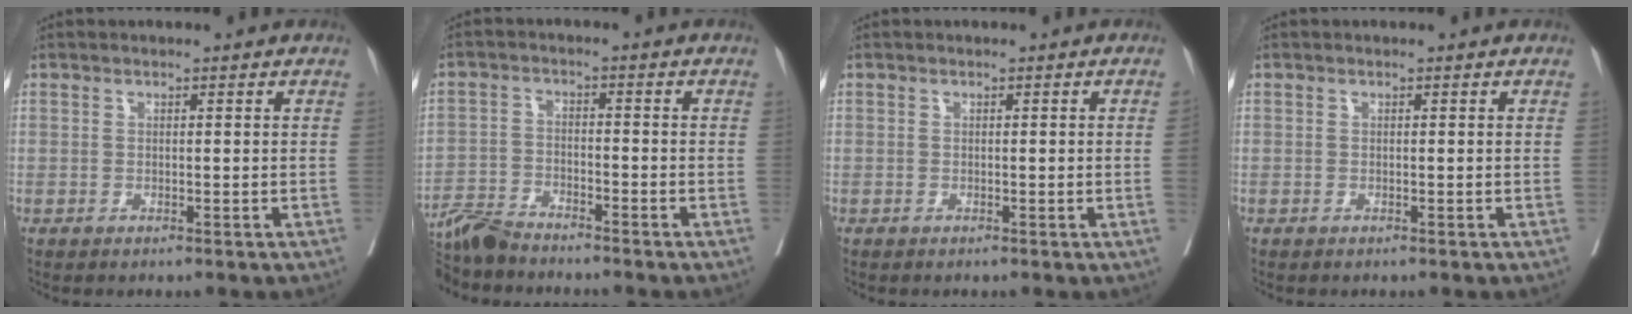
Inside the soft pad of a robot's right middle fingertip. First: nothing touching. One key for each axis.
{"total": 7.3, "fx": -7.0, "fy": 0.5, "fz": 2.0, "tx": -0.031, "ty": -0.016, "tz": -0.131}
{"total": 0.9, "fx": 0.0, "fy": -0.5, "fz": 0.8, "tx": -0.007, "ty": -0.001, "tz": 0.000}
{"total": 0.0}